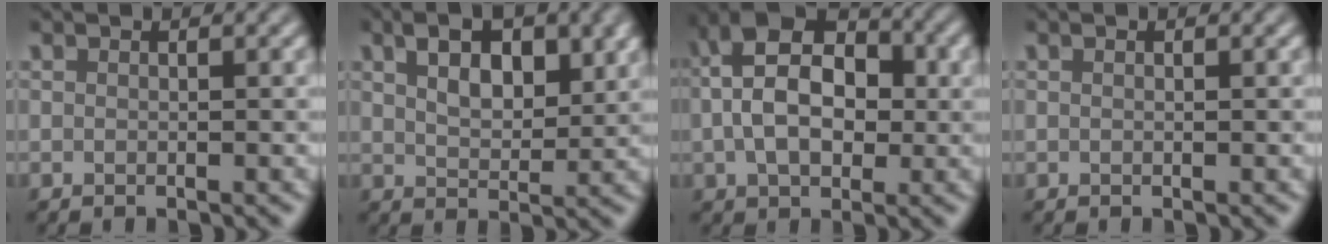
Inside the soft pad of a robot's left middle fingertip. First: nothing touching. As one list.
[{"total": 5.2, "force": [2.4, 2.6, 3.9], "torque": [-0.066, 0.004, 0.041]}, {"total": 8.8, "force": [0.5, 5.5, 6.8], "torque": [-0.125, 0.021, 0.001]}, {"total": 0.0}]